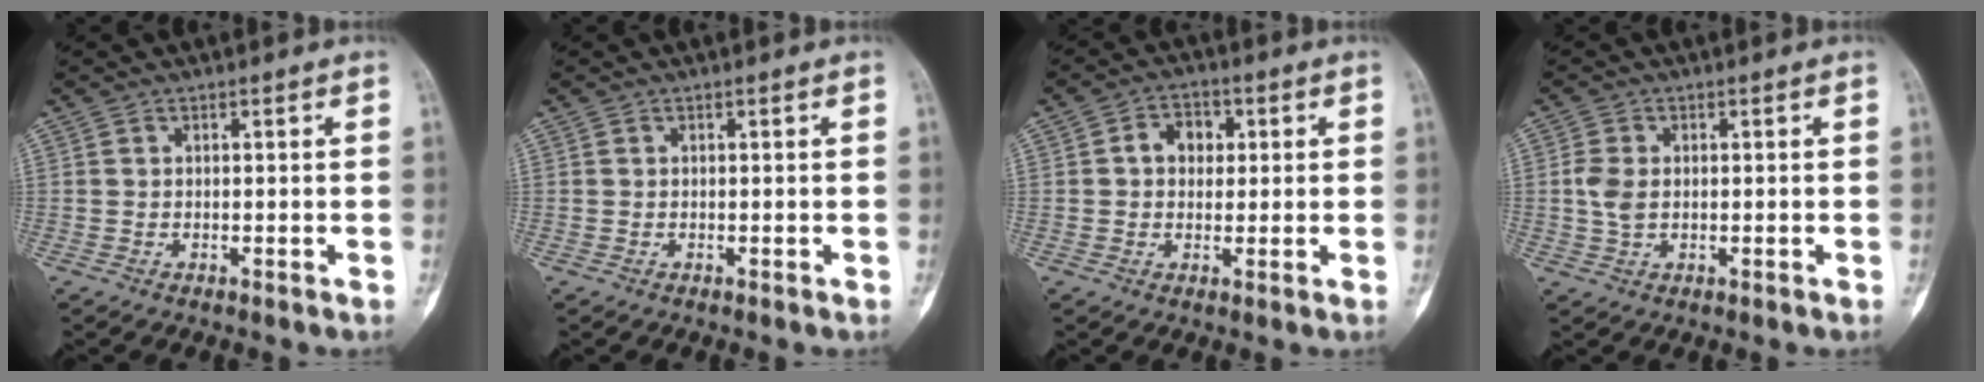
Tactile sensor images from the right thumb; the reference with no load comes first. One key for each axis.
{"total": 0.0}
{"total": 5.5, "fx": 1.0, "fy": 4.3, "fz": 3.3, "tx": -0.025, "ty": 0.009, "tz": 0.009}
{"total": 3.7, "fx": 0.1, "fy": 2.5, "fz": 2.8, "tx": -0.059, "ty": 0.004, "tz": 0.002}